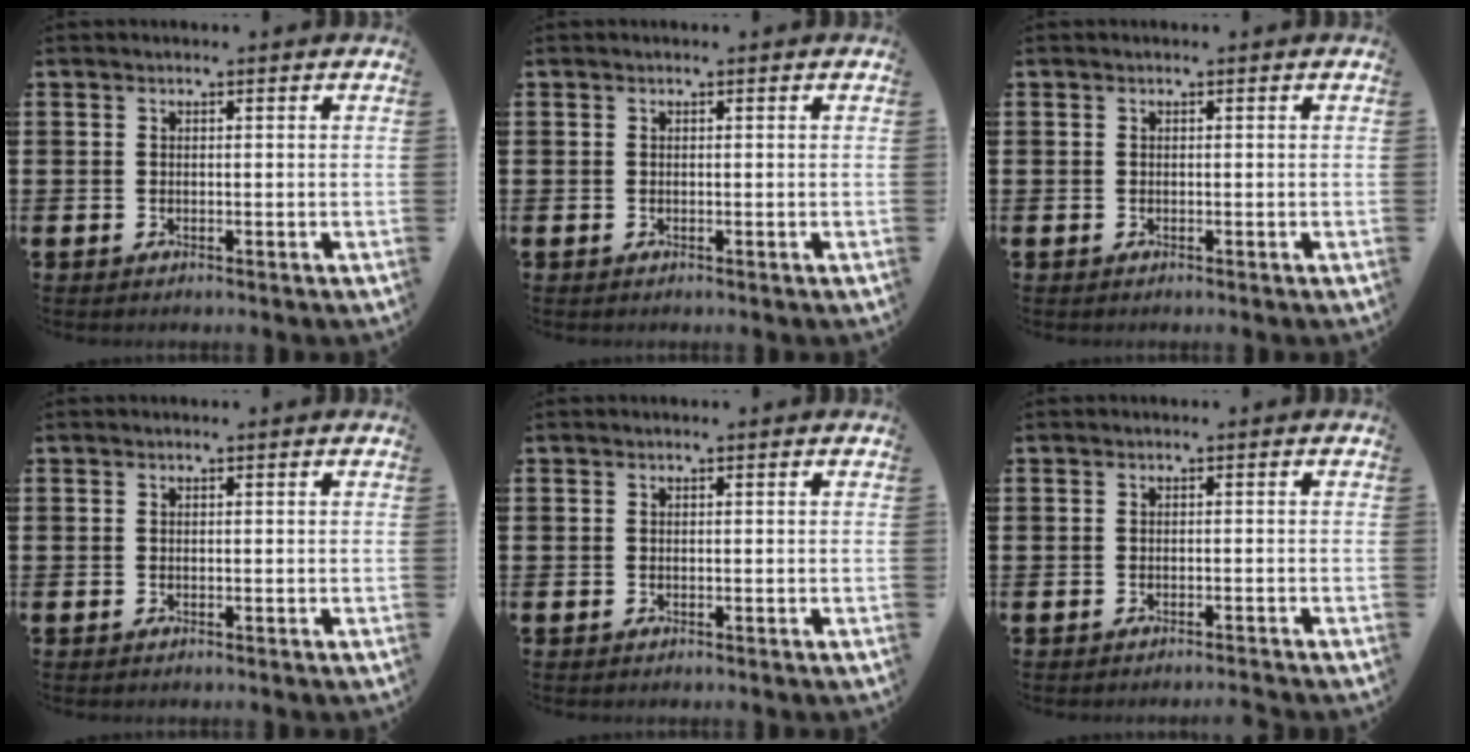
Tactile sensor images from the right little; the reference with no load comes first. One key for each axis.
{"total": 0.0}
{"total": 0.0}
{"total": 0.0}
{"total": 0.0}
{"total": 0.7, "fx": -0.7, "fy": -0.2, "fz": 0.1, "tx": -0.001, "ty": 0.000, "tz": -0.015}